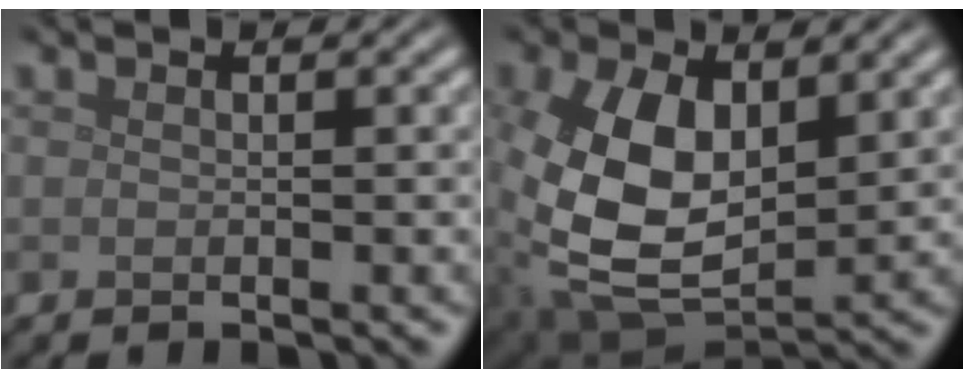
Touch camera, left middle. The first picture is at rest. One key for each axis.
{"total": 10.7, "fx": 0.9, "fy": 6.3, "fz": 8.6, "tx": -0.203, "ty": -0.010, "tz": 0.025}